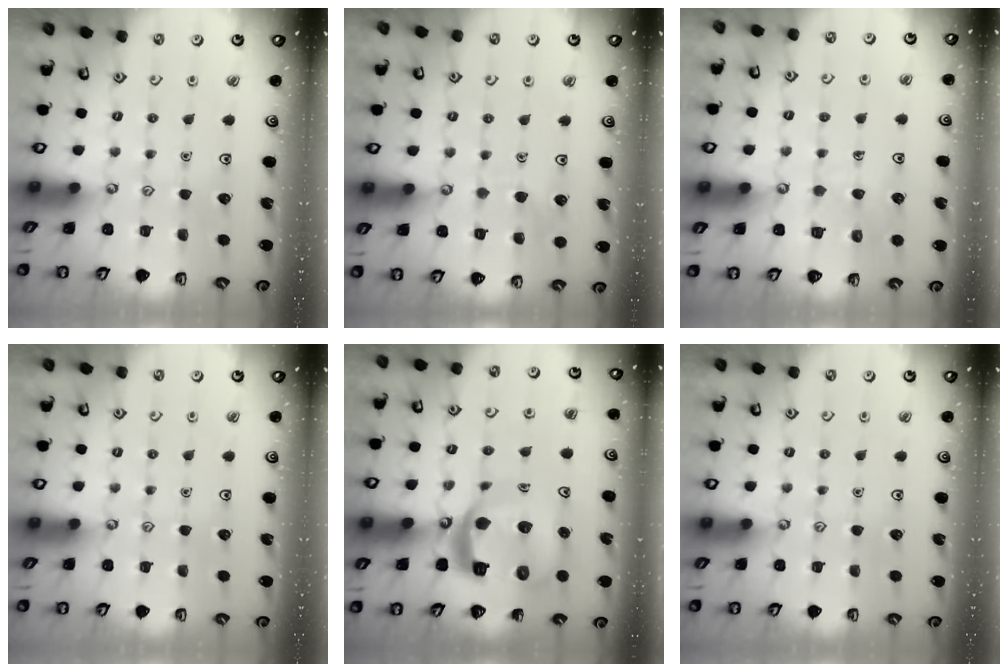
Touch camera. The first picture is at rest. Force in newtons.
{"total": 4.7, "press": 4.7, "slide": 0.4}
{"total": 5.1, "press": 5.1, "slide": 0.5}
{"total": 0.0}
{"total": 15.7, "press": 15.6, "slide": 1.7}
{"total": 0.0}